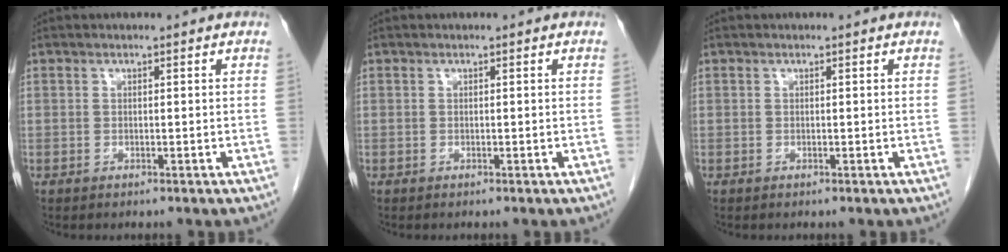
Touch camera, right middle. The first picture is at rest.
{"total": 0.0}
{"total": 0.0}